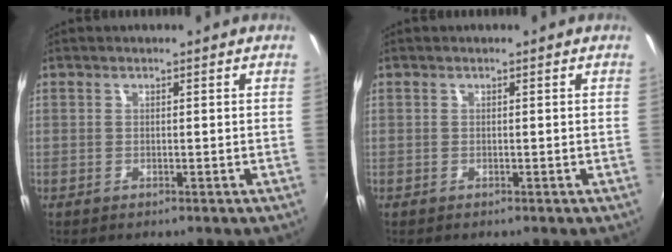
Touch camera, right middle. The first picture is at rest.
{"total": 0.0}